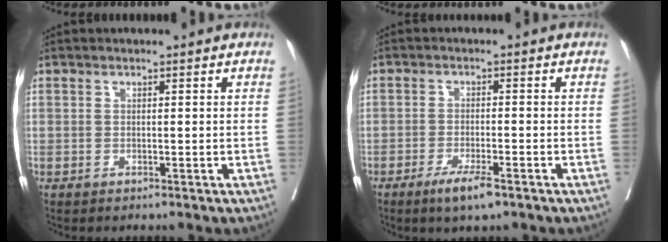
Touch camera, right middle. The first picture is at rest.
{"total": 4.5, "force": [-2.9, 0.5, 3.4], "torque": [-0.065, -0.008, -0.048]}